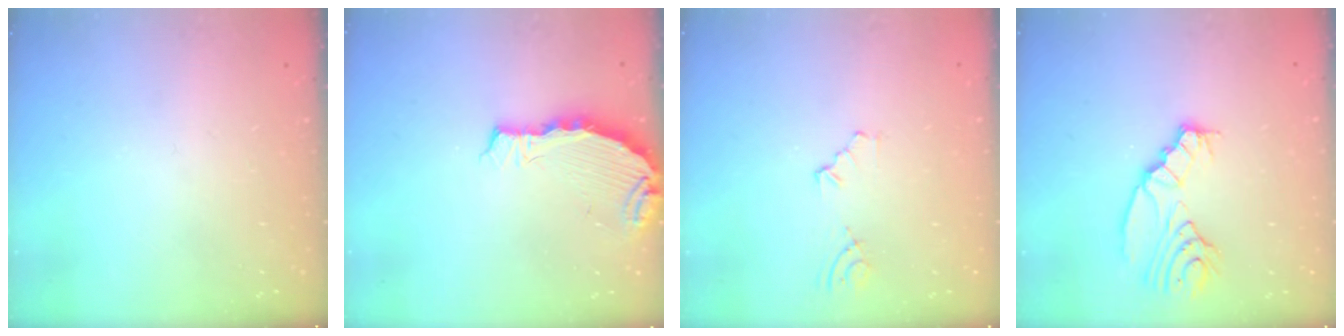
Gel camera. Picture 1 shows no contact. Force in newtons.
{"total": 4.7, "press": 4.6, "slide": 0.2}
{"total": 5.1, "press": 4.5, "slide": 2.3}
{"total": 8.5, "press": 8.4, "slide": 0.6}